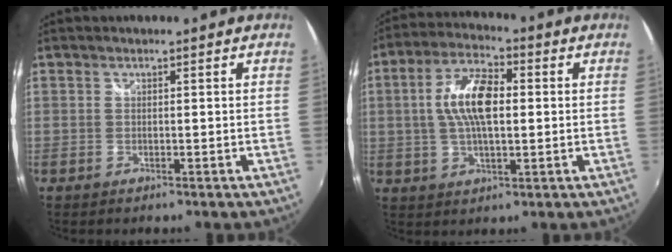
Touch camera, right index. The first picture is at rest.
{"total": 10.6, "force": [0.9, 4.5, 9.5], "torque": [-0.186, 0.015, 0.013]}